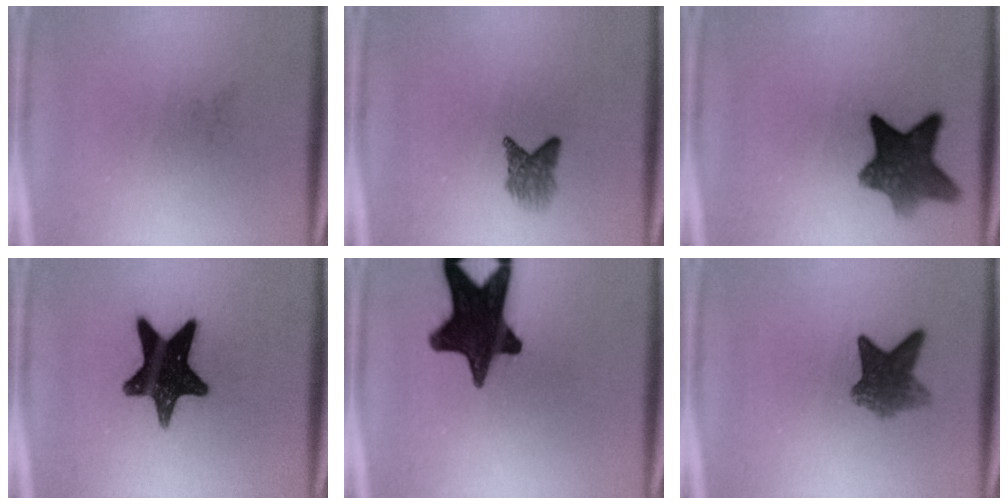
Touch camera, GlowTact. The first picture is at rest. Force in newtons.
{"total": 2.8}
{"total": 9.4}
{"total": 15.5}
{"total": 17.2}
{"total": 5.7}